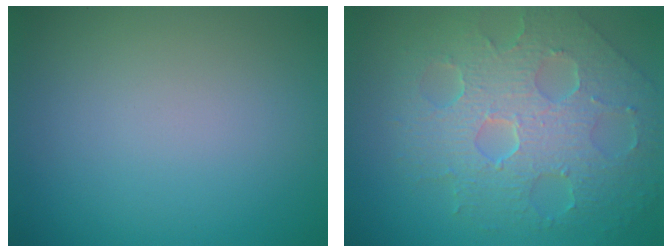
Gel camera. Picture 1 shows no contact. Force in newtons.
{"total": 8.0, "press": 5.6, "slide": 5.7}